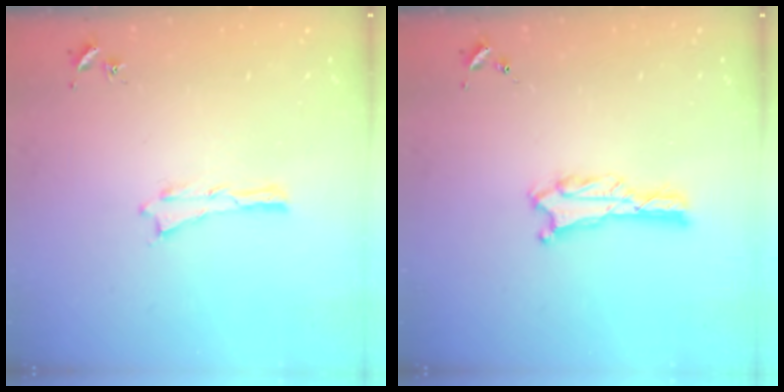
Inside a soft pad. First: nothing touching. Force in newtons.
{"total": 0.7, "press": 0.7, "slide": 0.1}